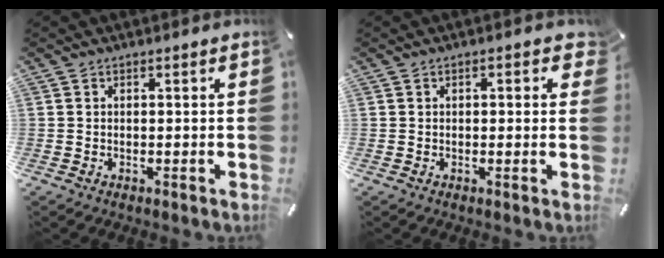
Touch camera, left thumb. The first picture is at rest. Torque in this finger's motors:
{"motor_torque": [0.91, 0.37, 0.05, -0.05, 0.08]}